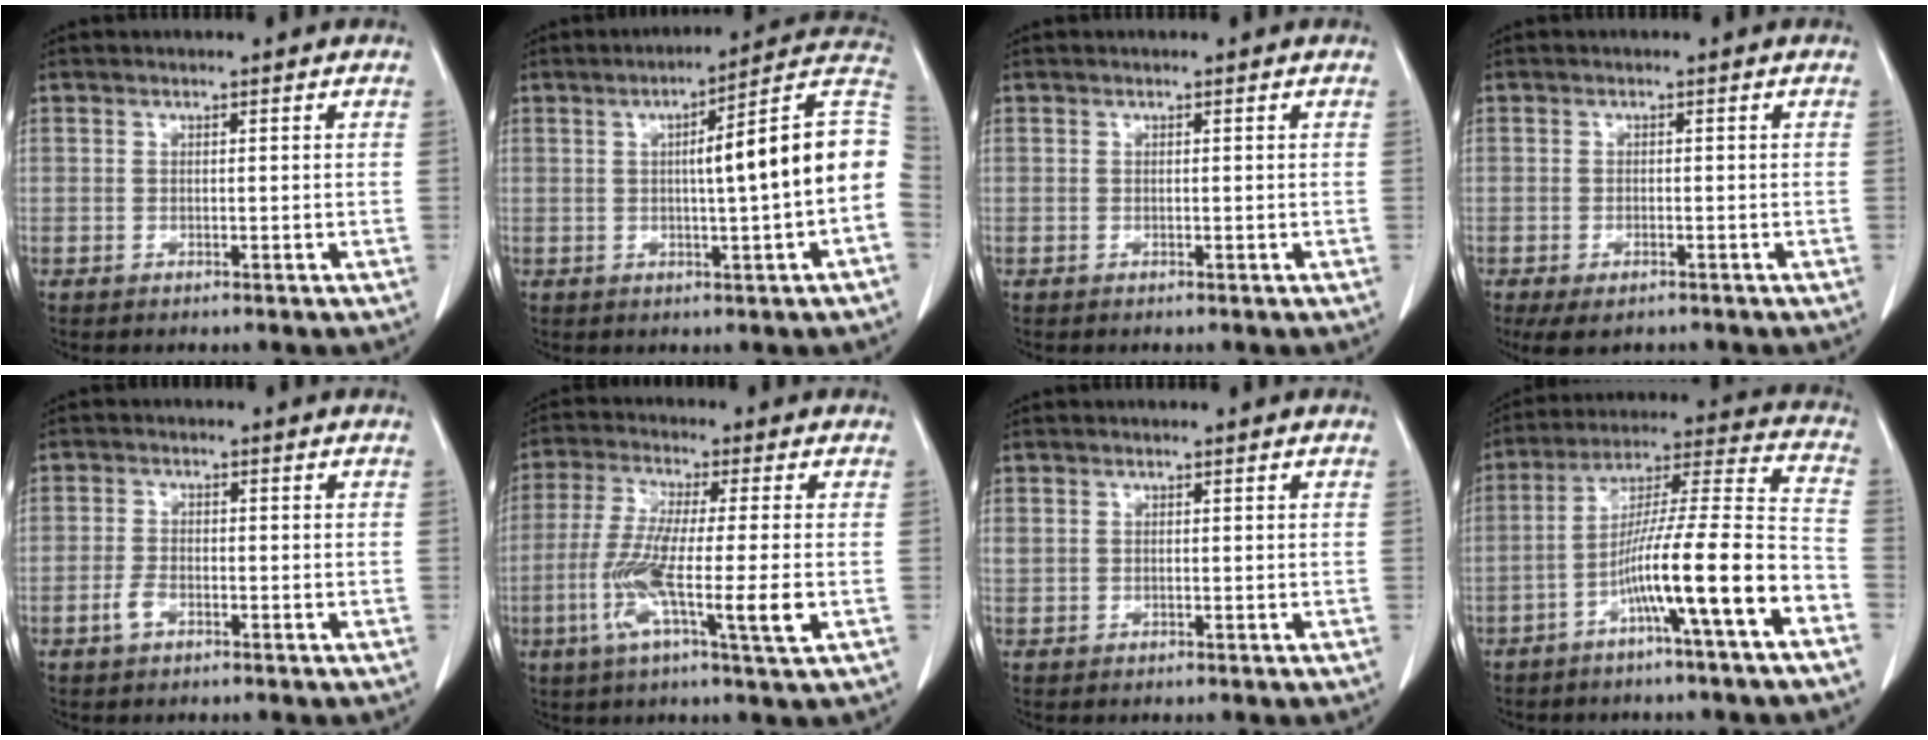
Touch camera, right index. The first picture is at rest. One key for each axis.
{"total": 14.6, "fx": -0.1, "fy": 0.4, "fz": 14.6, "tx": -0.192, "ty": 0.031, "tz": -0.008}
{"total": 0.0}
{"total": 4.6, "fx": -3.4, "fy": 1.8, "fz": 2.6, "tx": -0.043, "ty": -0.010, "tz": -0.050}
{"total": 2.5, "fx": -1.3, "fy": 1.2, "fz": 1.7, "tx": -0.037, "ty": 0.002, "tz": -0.027}
{"total": 12.0, "fx": -3.0, "fy": 0.2, "fz": 11.7, "tx": -0.221, "ty": -0.022, "tz": -0.063}
{"total": 0.8, "fx": 0.4, "fy": 0.6, "fz": 0.3, "tx": -0.006, "ty": 0.012, "tz": 0.010}
{"total": 14.8, "fx": -6.7, "fy": -0.5, "fz": 13.1, "tx": -0.222, "ty": 0.014, "tz": -0.114}